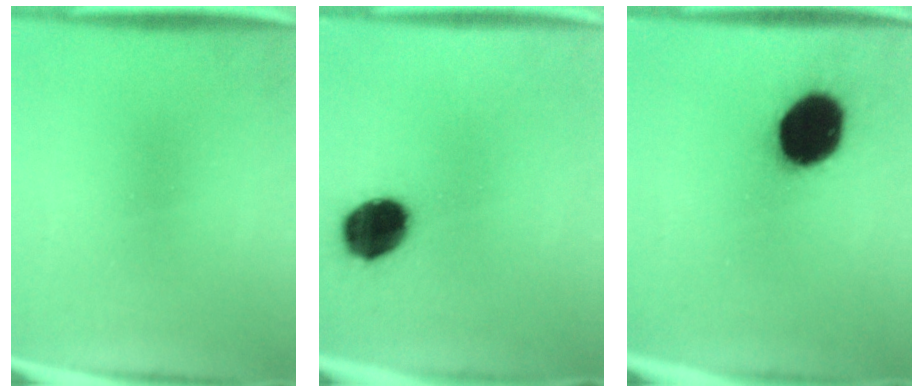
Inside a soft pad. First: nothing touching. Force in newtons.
{"total": 13.2}
{"total": 18.7}